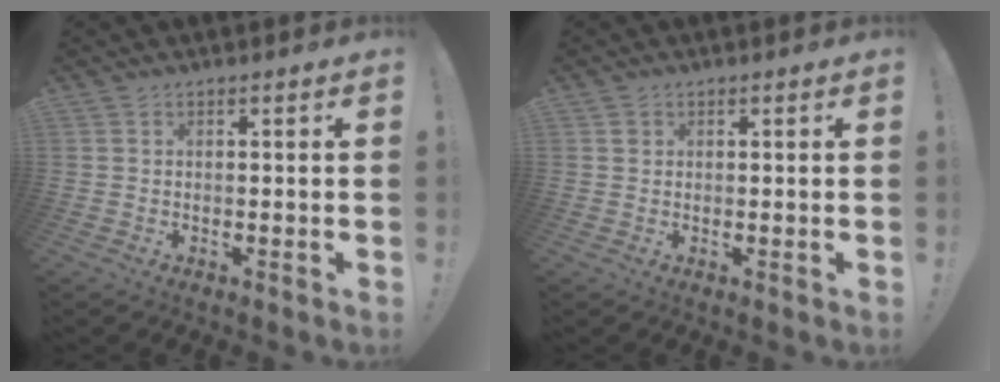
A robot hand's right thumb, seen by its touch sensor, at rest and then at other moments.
{"total": 1.1, "force": [0.5, 1.0, 0.1], "torque": [0.004, 0.000, 0.009]}